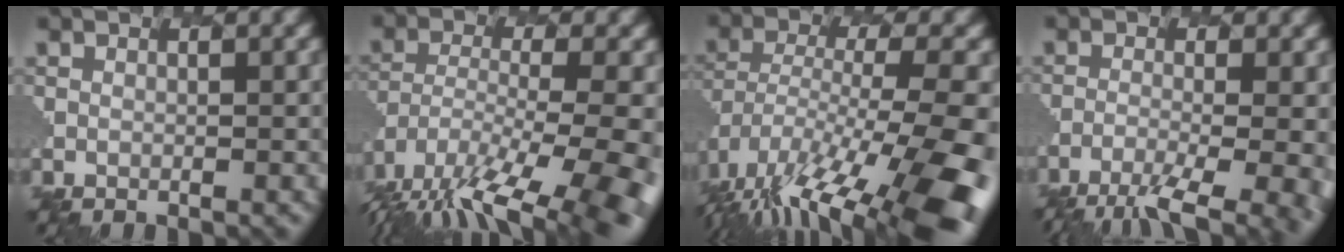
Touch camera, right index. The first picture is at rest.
{"total": 15.1, "force": [-10.7, 5.8, 8.9], "torque": [-0.186, -0.036, -0.135]}
{"total": 15.6, "force": [-10.0, 5.2, 10.7], "torque": [-0.209, -0.025, -0.139]}
{"total": 8.8, "force": [-6.1, 1.9, 6.0], "torque": [-0.106, -0.013, -0.079]}